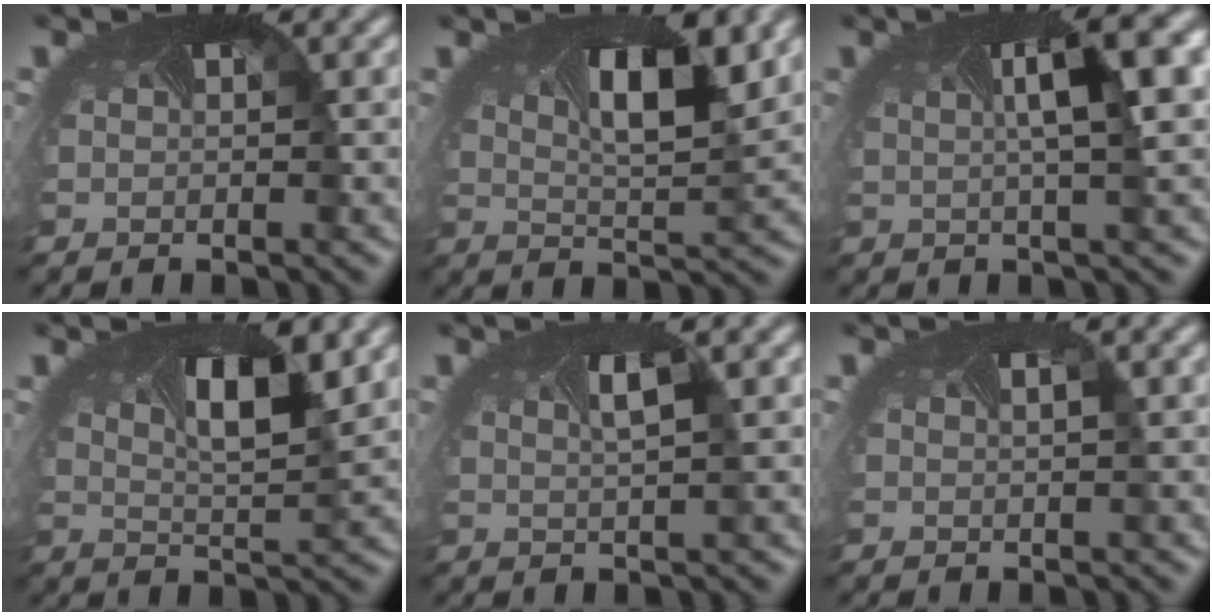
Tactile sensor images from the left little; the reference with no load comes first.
{"total": 5.9, "force": [2.5, 2.0, 5.0], "torque": [-0.080, 0.001, 0.035]}
{"total": 7.5, "force": [2.0, 1.6, 7.0], "torque": [-0.092, 0.018, 0.027]}
{"total": 5.1, "force": [2.1, 1.5, 4.4], "torque": [-0.067, 0.001, 0.027]}
{"total": 1.6, "force": [0.6, 0.0, 1.5], "torque": [-0.021, 0.001, 0.009]}
{"total": 0.6, "force": [0.2, 0.0, 0.5], "torque": [0.004, 0.005, 0.004]}